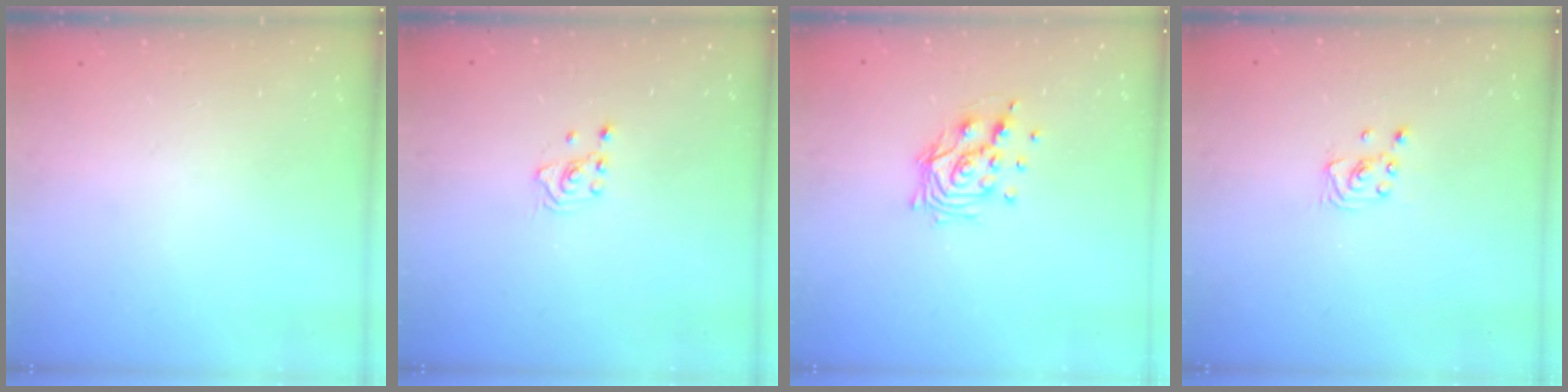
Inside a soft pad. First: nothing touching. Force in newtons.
{"total": 1.6, "press": 1.5, "slide": 0.2}
{"total": 10.6, "press": 10.5, "slide": 1.0}
{"total": 2.3, "press": 2.3, "slide": 0.2}